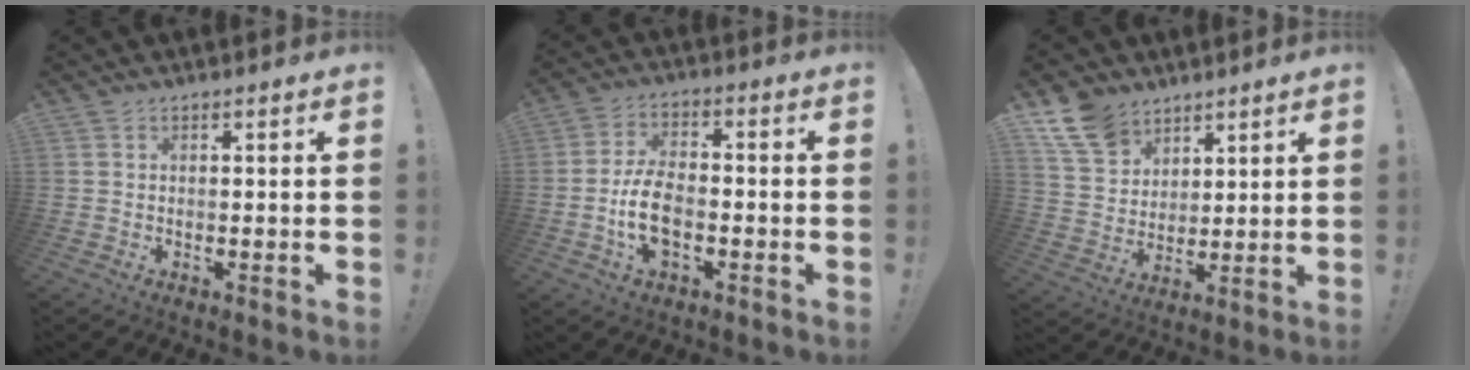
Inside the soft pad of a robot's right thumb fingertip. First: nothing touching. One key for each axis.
{"total": 10.6, "fx": -3.2, "fy": 5.8, "fz": 8.3, "tx": -0.162, "ty": 0.006, "tz": -0.056}
{"total": 11.7, "fx": 8.2, "fy": 7.4, "fz": 3.9, "tx": -0.075, "ty": -0.049, "tz": 0.163}